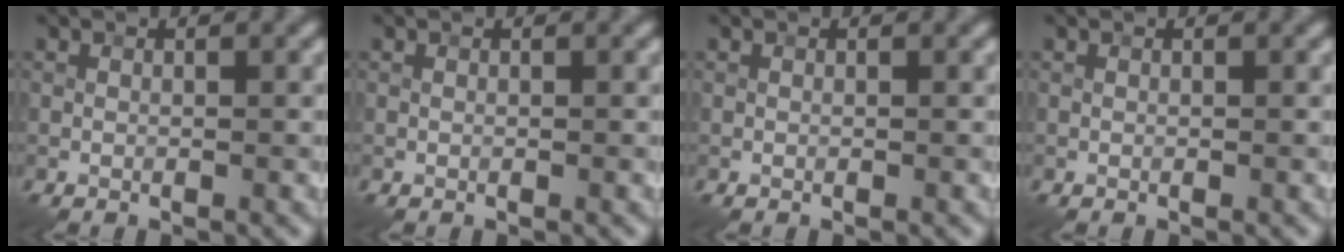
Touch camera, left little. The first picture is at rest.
{"total": 0.0}
{"total": 0.0}
{"total": 0.0}